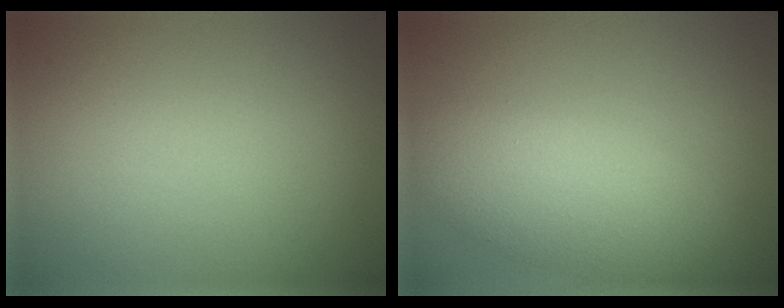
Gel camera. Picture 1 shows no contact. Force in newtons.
{"total": 6.2, "press": 6.2, "slide": 0.3}